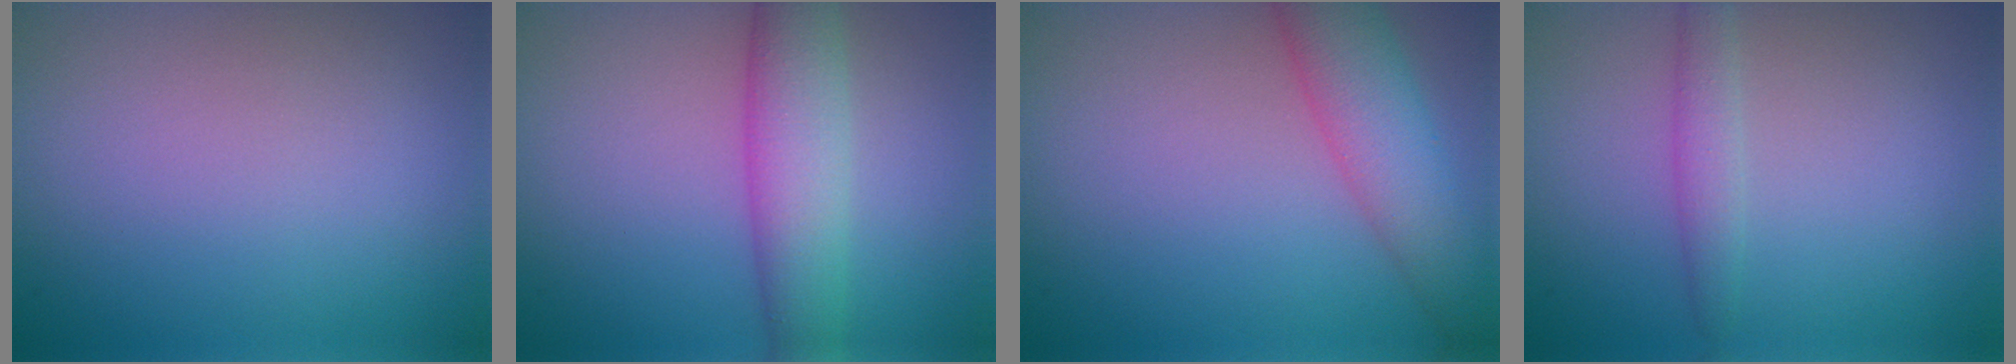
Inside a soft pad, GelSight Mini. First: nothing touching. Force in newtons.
{"total": 5.3, "press": 5.3, "slide": 0.1}
{"total": 5.7, "press": 5.7, "slide": 0.2}
{"total": 1.8, "press": 1.8, "slide": 0.0}